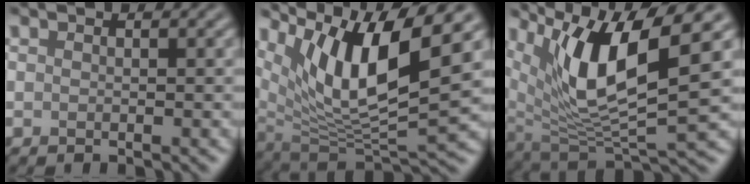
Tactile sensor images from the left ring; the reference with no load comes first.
{"total": 11.1, "force": [5.2, 3.3, 9.3], "torque": [-0.167, -0.005, 0.101]}
{"total": 9.7, "force": [3.6, 3.1, 8.5], "torque": [-0.161, -0.013, 0.069]}